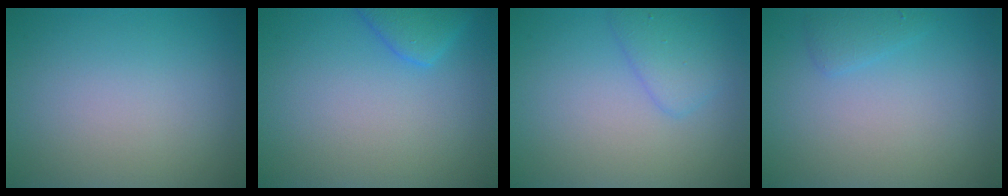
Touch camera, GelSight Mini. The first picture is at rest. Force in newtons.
{"total": 2.5, "press": 2.5, "slide": 0.4}
{"total": 2.4, "press": 2.4, "slide": 0.2}
{"total": 1.2, "press": 1.2, "slide": 0.1}